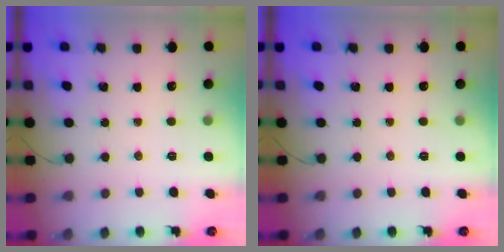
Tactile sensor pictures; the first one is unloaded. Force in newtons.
{"total": 0.0}